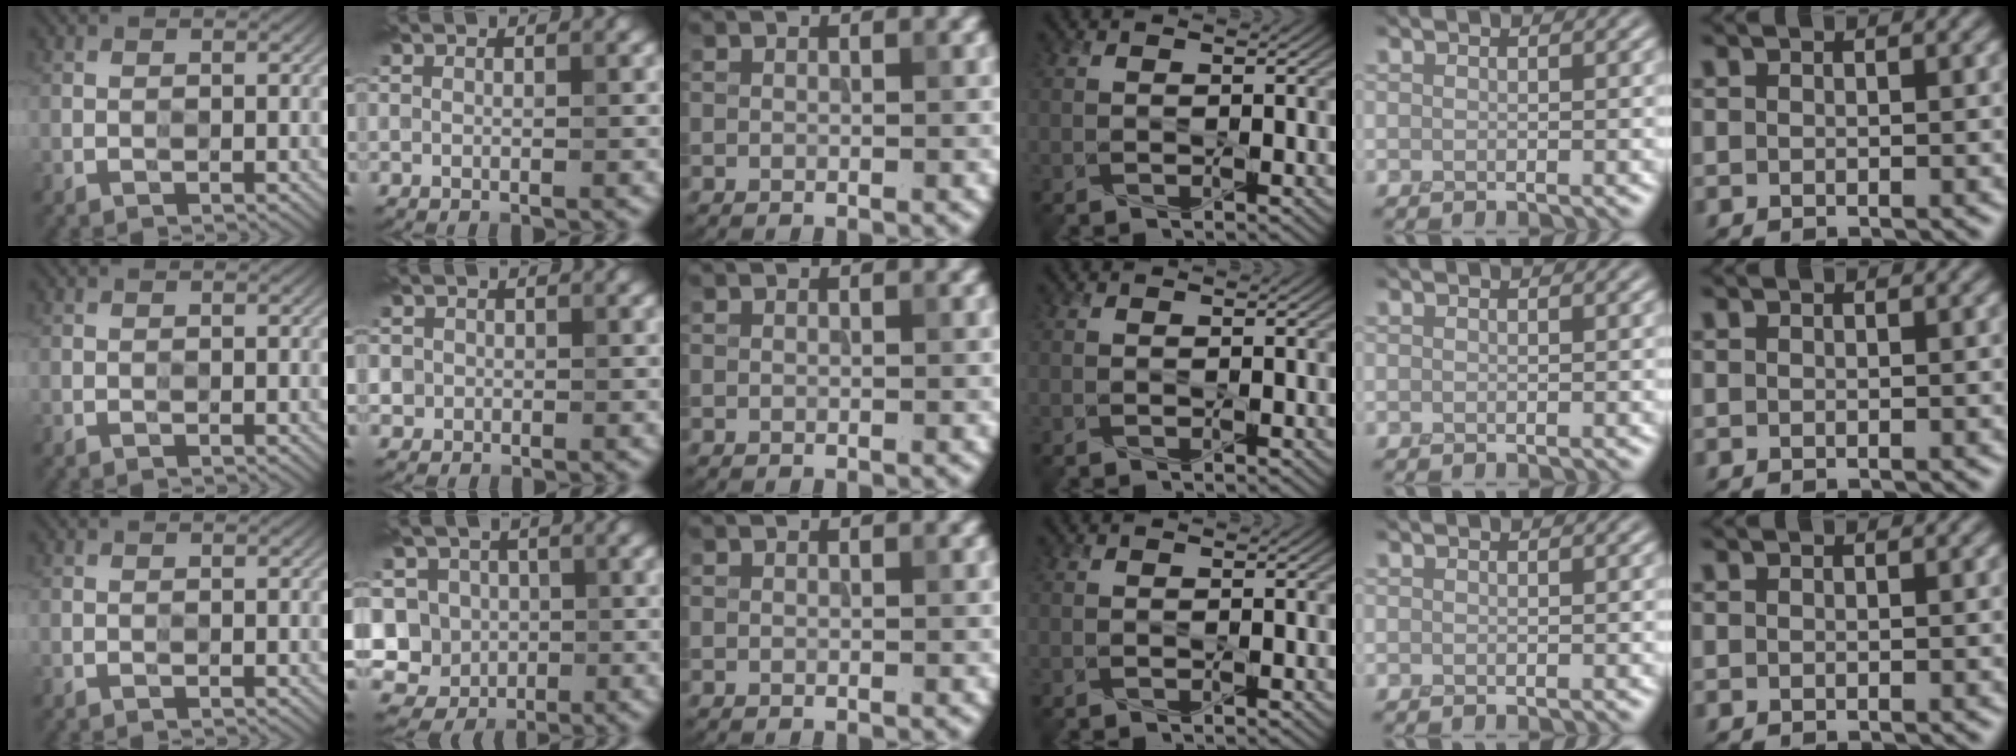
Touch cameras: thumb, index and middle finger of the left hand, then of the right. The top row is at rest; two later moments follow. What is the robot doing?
{"motion": "press", "object": "toy piano key"}